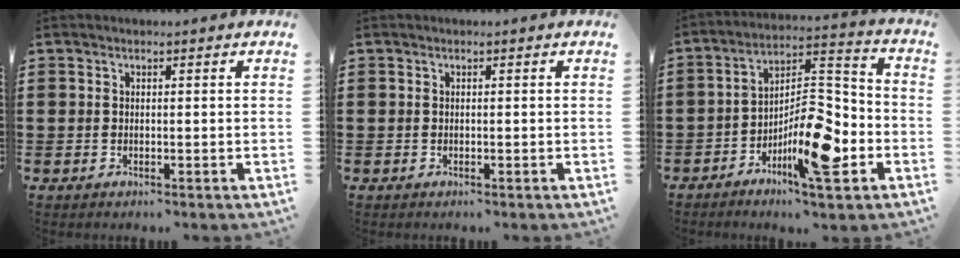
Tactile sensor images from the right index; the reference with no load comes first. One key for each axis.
{"total": 0.0}
{"total": 12.3, "fx": -5.9, "fy": 4.1, "fz": 10.0, "tx": -0.173, "ty": 0.014, "tz": -0.106}